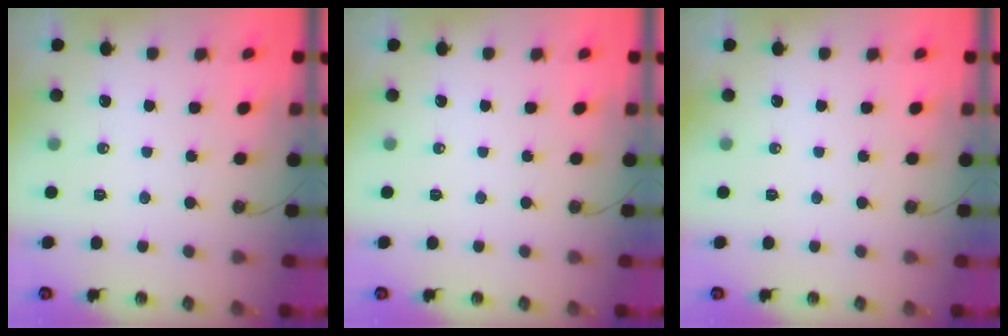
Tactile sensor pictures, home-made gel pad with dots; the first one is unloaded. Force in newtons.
{"total": 0.0}
{"total": 0.0}